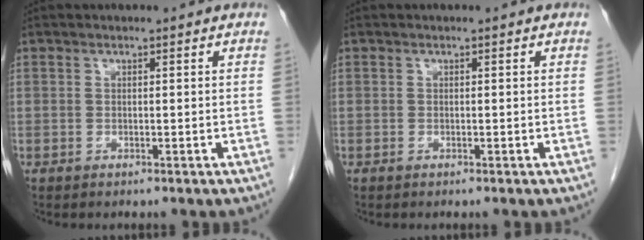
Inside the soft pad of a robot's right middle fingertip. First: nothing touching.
{"total": 0.0}